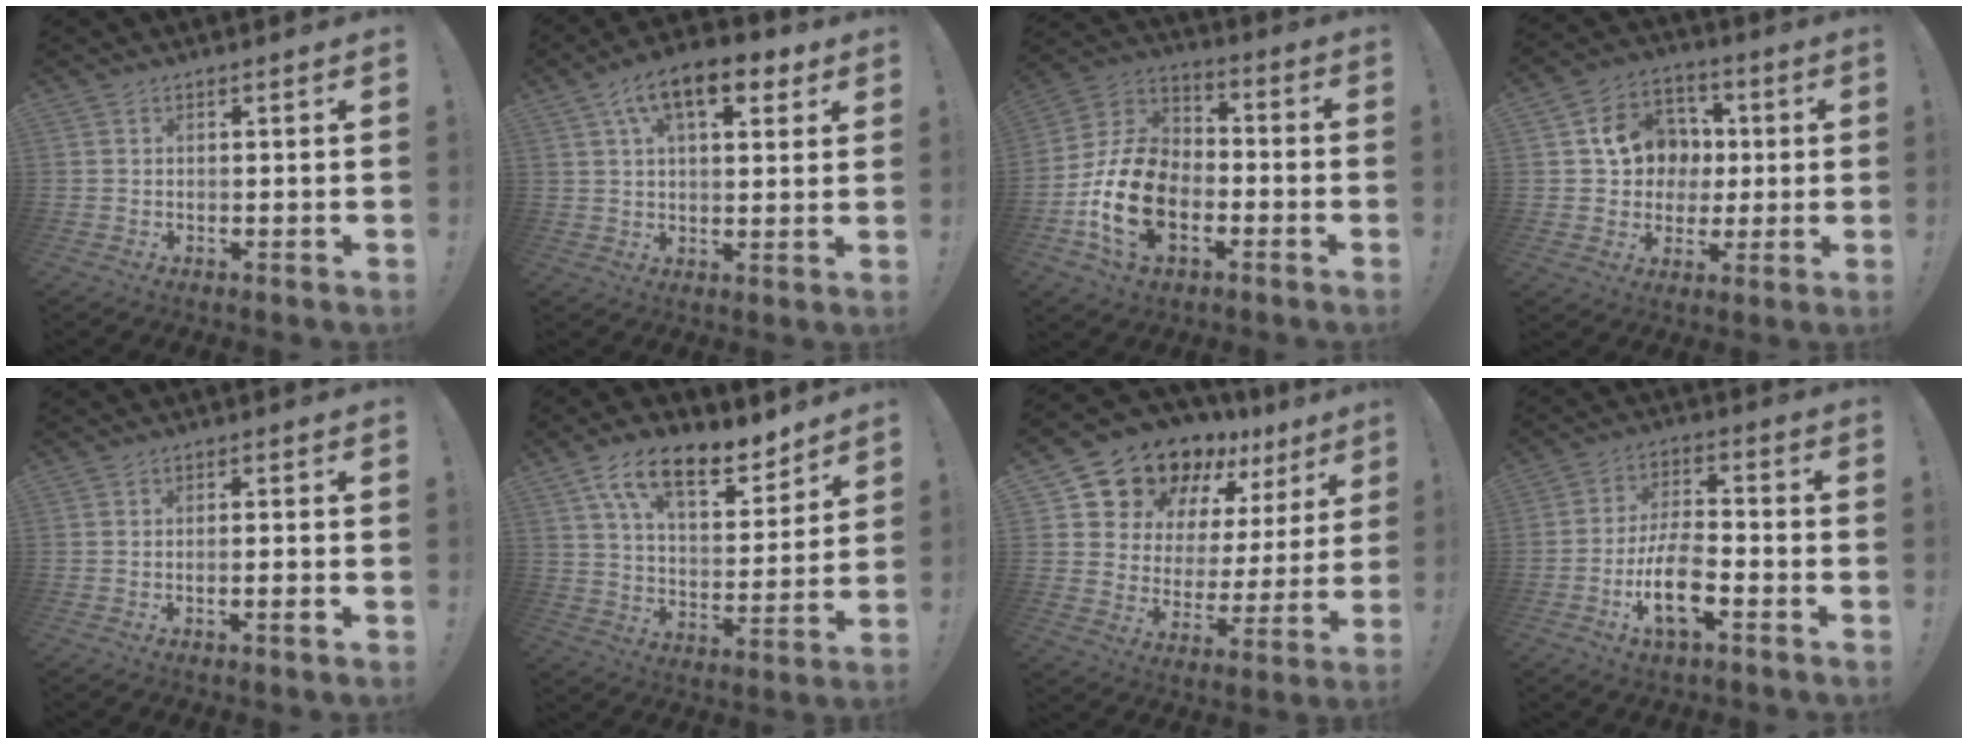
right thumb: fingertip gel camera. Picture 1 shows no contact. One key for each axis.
{"total": 12.8, "fx": 6.0, "fy": 6.2, "fz": 9.5, "tx": -0.141, "ty": -0.012, "tz": 0.100}
{"total": 20.3, "fx": -6.6, "fy": 13.5, "fz": 13.6, "tx": -0.251, "ty": 0.045, "tz": -0.102}
{"total": 13.7, "fx": 2.1, "fy": 12.4, "fz": 5.2, "tx": -0.065, "ty": 0.006, "tz": 0.054}
{"total": 3.2, "fx": -1.5, "fy": 0.0, "fz": 2.8, "tx": -0.049, "ty": 0.000, "tz": -0.024}
{"total": 15.7, "fx": 10.1, "fy": 7.1, "fz": 9.7, "tx": -0.165, "ty": -0.054, "tz": 0.180}
{"total": 15.5, "fx": 13.2, "fy": 7.3, "fz": 3.8, "tx": -0.079, "ty": -0.106, "tz": 0.250}
{"total": 13.4, "fx": -5.6, "fy": 6.0, "fz": 10.6, "tx": -0.204, "ty": 0.024, "tz": -0.096}